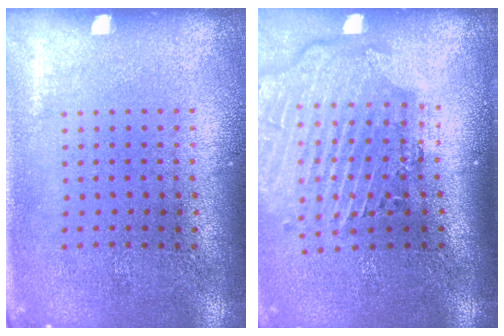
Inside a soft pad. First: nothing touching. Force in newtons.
{"total": 2.8, "press": 2.3, "slide": 1.7}